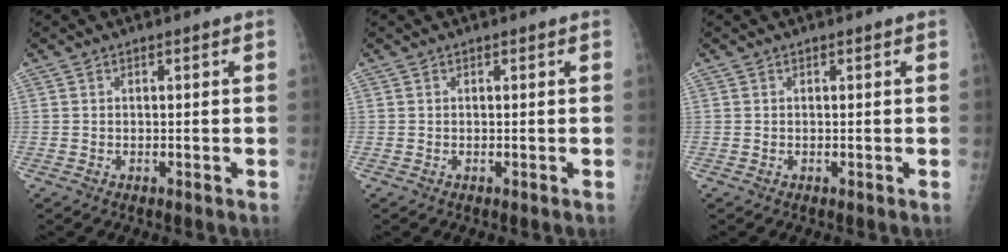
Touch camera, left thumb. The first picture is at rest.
{"total": 0.0}
{"total": 0.0}